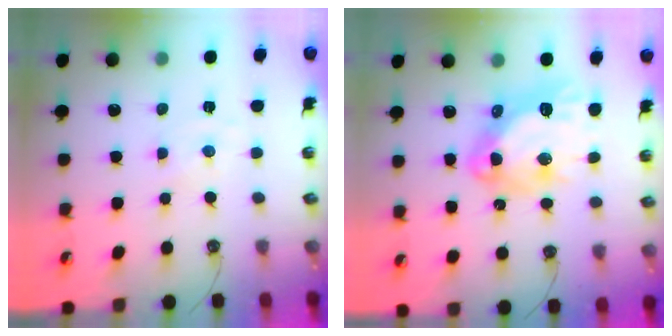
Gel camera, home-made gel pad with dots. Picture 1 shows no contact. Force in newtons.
{"total": 18.0, "press": 17.8, "slide": 2.2}